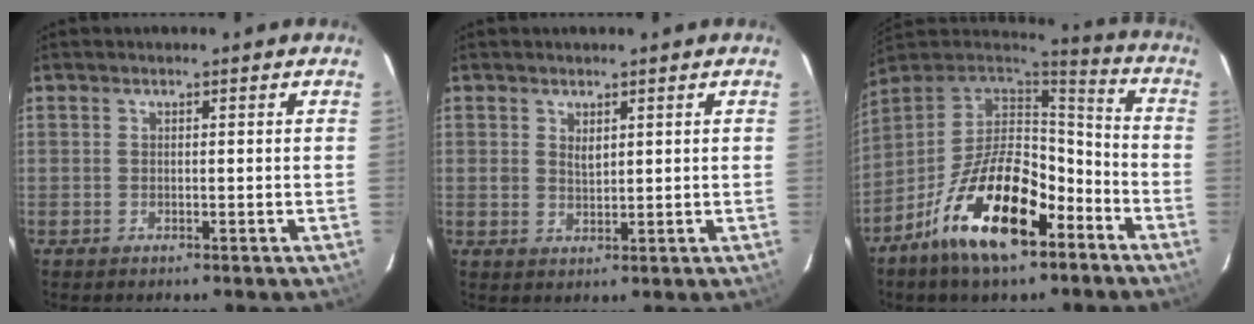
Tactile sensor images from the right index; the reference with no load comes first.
{"total": 2.0, "force": [1.1, 1.1, 1.2], "torque": [-0.018, 0.000, 0.021]}
{"total": 20.3, "force": [-10.7, 9.0, 14.6], "torque": [-0.274, -0.008, -0.183]}